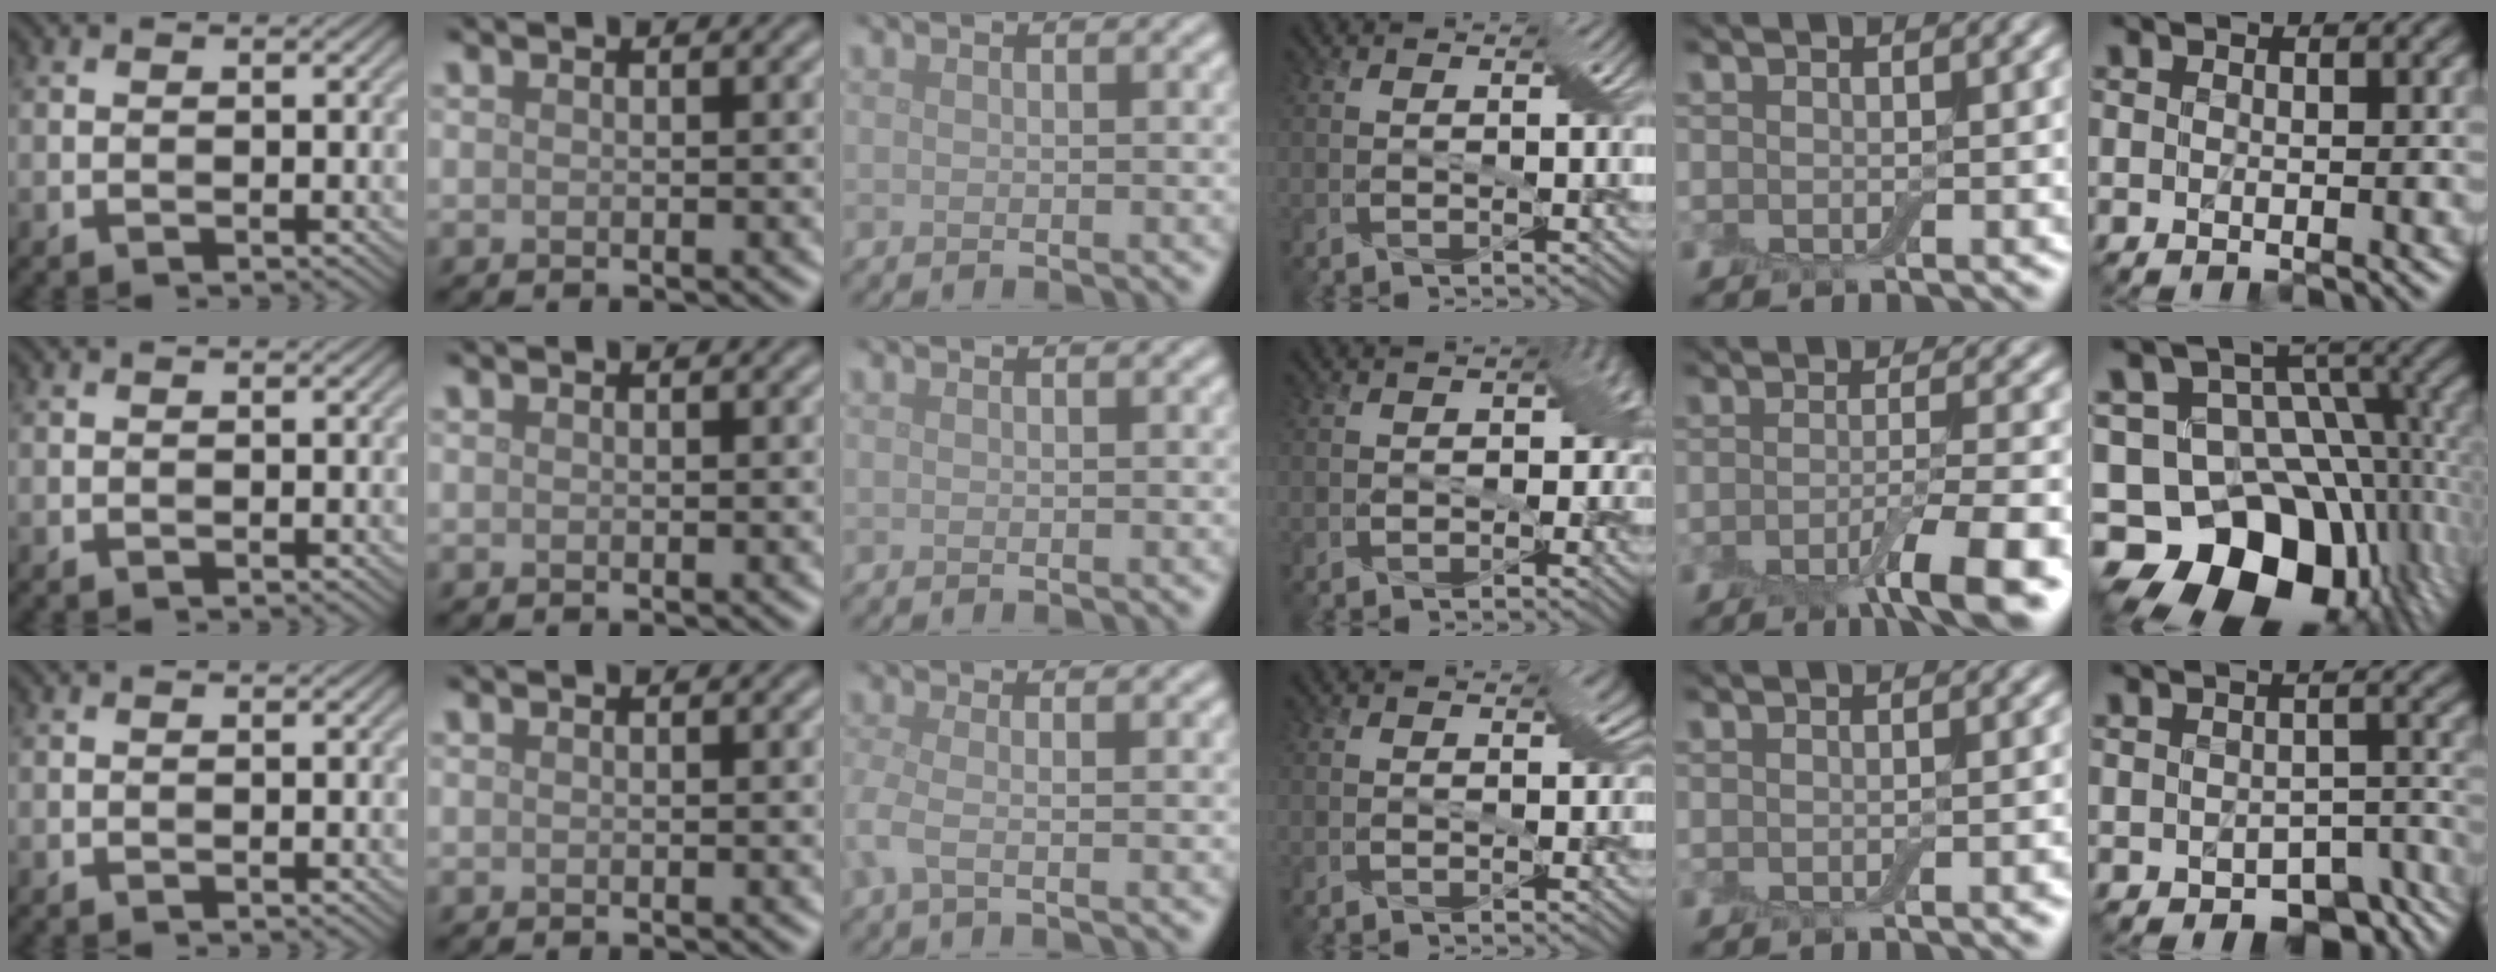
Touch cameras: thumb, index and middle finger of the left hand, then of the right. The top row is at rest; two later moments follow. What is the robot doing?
{"motion": "wrap", "object": "cling film"}